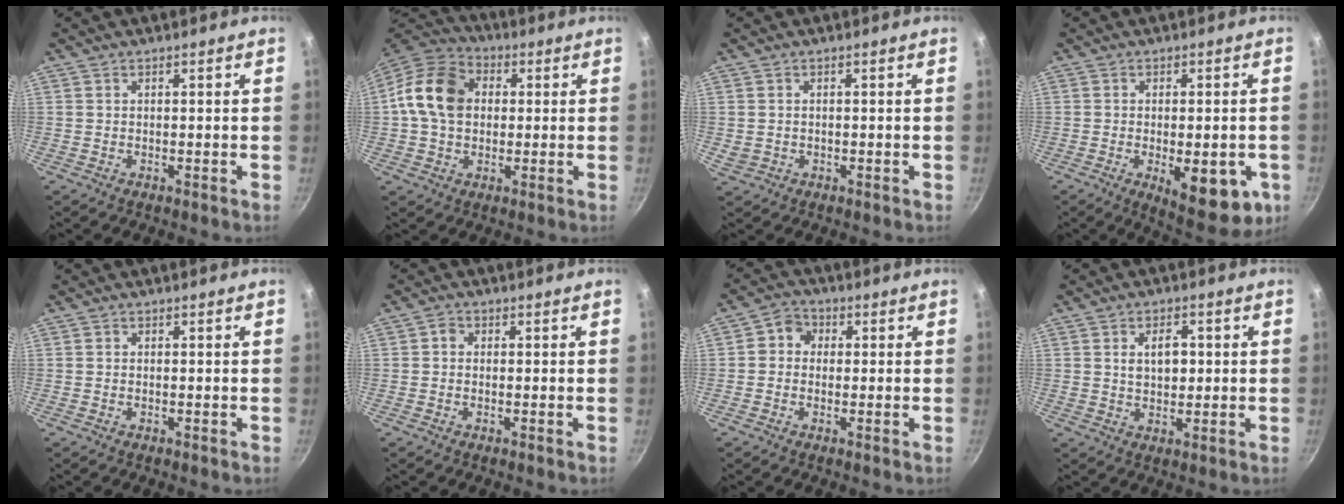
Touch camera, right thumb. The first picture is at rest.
{"total": 13.5, "force": [1.3, 10.4, 8.6], "torque": [-0.130, 0.024, 0.004]}
{"total": 1.7, "force": [-0.1, 1.6, 0.7], "torque": [-0.014, 0.001, 0.004]}
{"total": 13.6, "force": [-4.0, 5.7, 11.7], "torque": [-0.122, -0.004, -0.041]}
{"total": 0.0}
{"total": 1.6, "force": [0.0, 1.4, 0.8], "torque": [-0.017, 0.006, -0.003]}
{"total": 4.5, "force": [0.4, 4.0, 1.9], "torque": [-0.013, 0.006, -0.009]}
{"total": 5.7, "force": [0.9, 3.6, 4.3], "torque": [-0.057, -0.002, 0.014]}